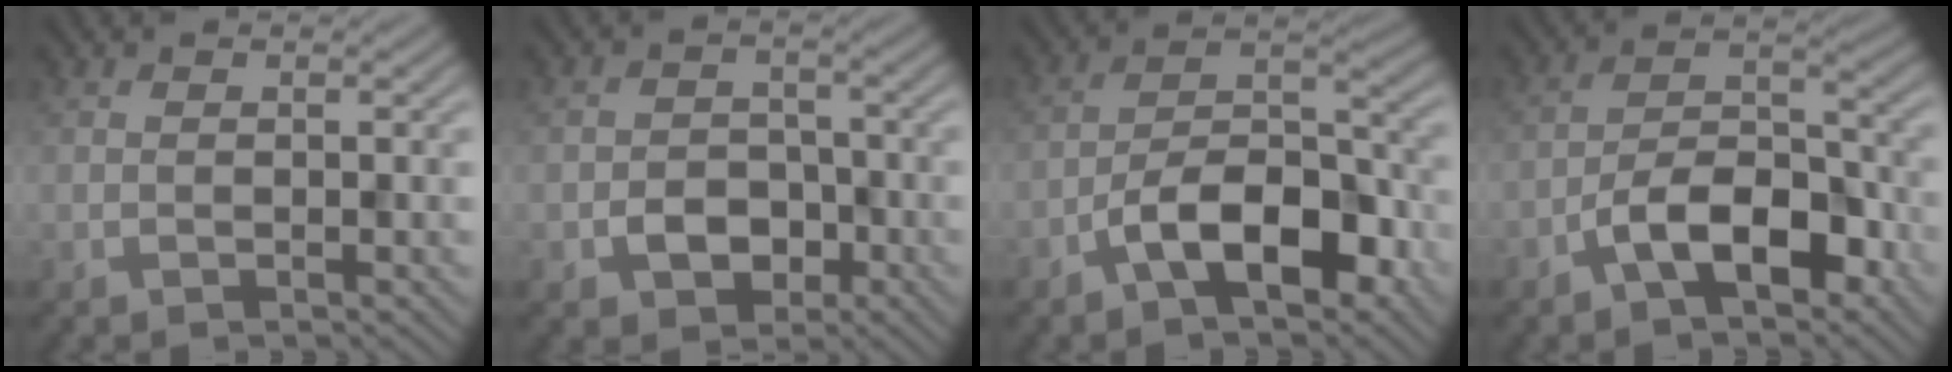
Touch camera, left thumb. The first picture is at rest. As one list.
[{"total": 4.2, "force": [-1.7, 3.2, 2.1], "torque": [-0.035, -0.003, -0.034]}, {"total": 9.7, "force": [-5.2, 4.1, 7.1], "torque": [-0.105, 0.014, -0.105]}, {"total": 8.2, "force": [-4.5, 3.6, 5.8], "torque": [-0.091, 0.015, -0.091]}]